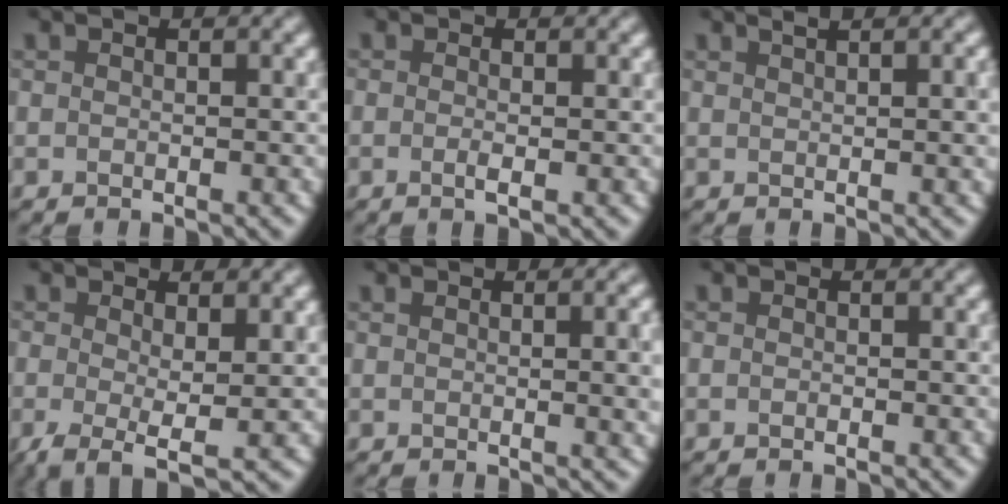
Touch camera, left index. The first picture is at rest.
{"total": 1.1, "force": [-0.1, 0.4, 1.0], "torque": [-0.014, 0.003, -0.009]}
{"total": 4.1, "force": [1.5, 1.4, 3.5], "torque": [-0.021, 0.019, 0.007]}
{"total": 4.0, "force": [-0.3, 1.4, 3.8], "torque": [-0.079, -0.008, -0.006]}
{"total": 4.7, "force": [0.5, 2.0, 4.3], "torque": [-0.022, 0.016, 0.004]}
{"total": 0.0}